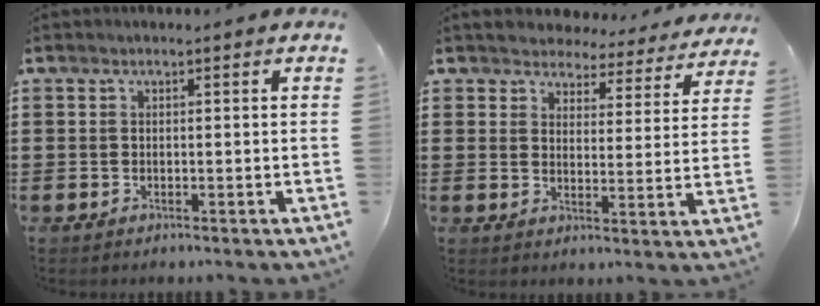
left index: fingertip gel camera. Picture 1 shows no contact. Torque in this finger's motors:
{"motor_torque": [2.14, 0.00, 0.45, 0.03]}